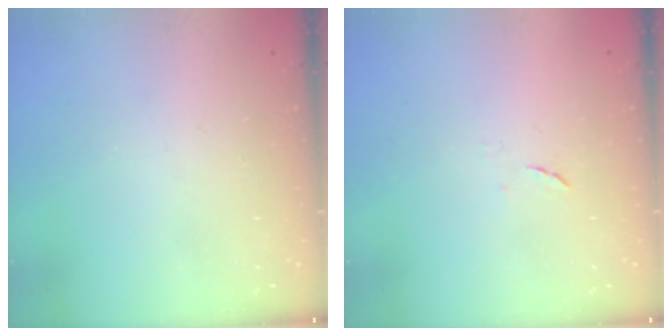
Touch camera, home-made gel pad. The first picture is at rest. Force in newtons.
{"total": 4.3, "press": 4.2, "slide": 0.6}